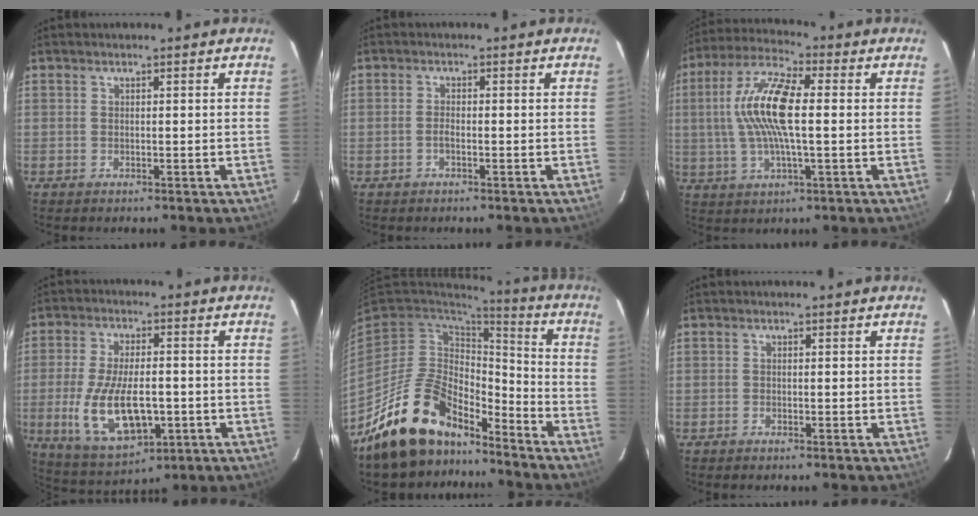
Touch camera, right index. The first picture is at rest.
{"total": 1.3, "force": [-0.6, 0.4, 1.1], "torque": [-0.024, 0.003, -0.013]}
{"total": 13.6, "force": [1.1, 3.8, 13.0], "torque": [-0.262, 0.014, 0.015]}
{"total": 15.1, "force": [-3.4, 6.9, 13.0], "torque": [-0.265, -0.022, -0.044]}
{"total": 18.0, "force": [-14.0, 8.2, 7.6], "torque": [-0.167, 0.019, -0.234]}
{"total": 0.6, "force": [-0.6, 0.1, 0.2], "torque": [-0.005, -0.001, -0.011]}